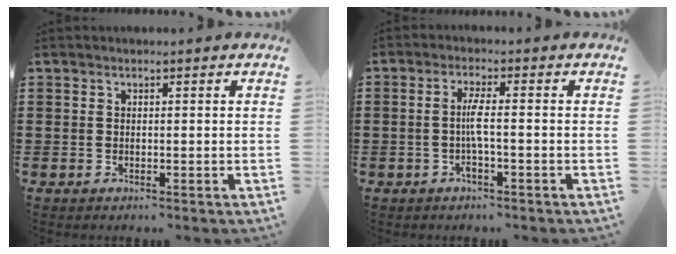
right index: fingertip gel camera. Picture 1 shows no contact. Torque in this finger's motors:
{"motor_torque": [2.14, 0.00, 0.27, 0.12]}